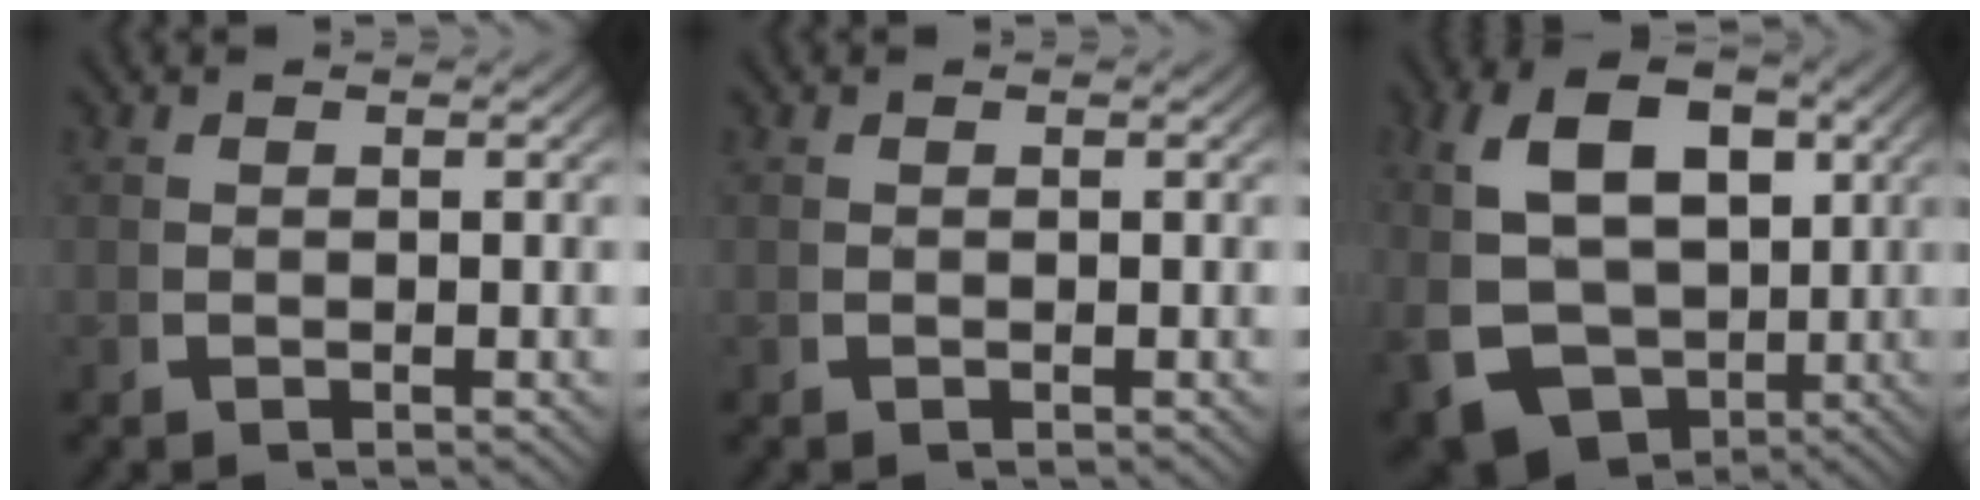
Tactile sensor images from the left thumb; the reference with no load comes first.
{"total": 0.0}
{"total": 12.3, "force": [-2.0, 9.8, 7.1], "torque": [-0.171, -0.050, -0.017]}